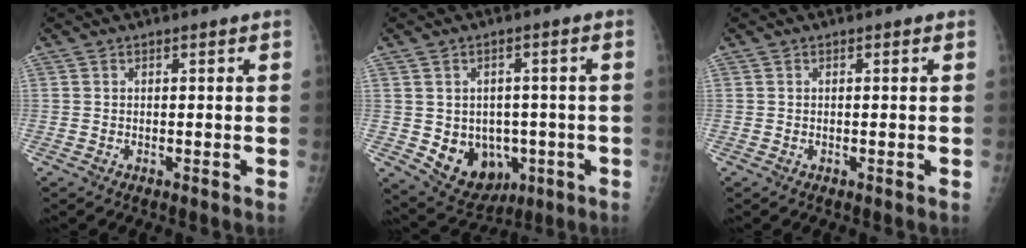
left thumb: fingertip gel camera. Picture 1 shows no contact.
{"total": 10.8, "force": [-2.3, 8.6, 6.1], "torque": [-0.060, 0.007, -0.012]}
{"total": 0.0}